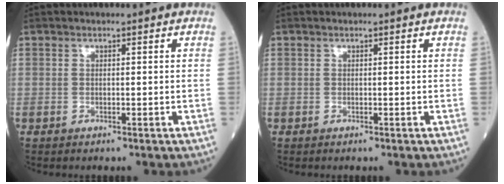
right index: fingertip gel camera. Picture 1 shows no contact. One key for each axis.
{"total": 0.0}